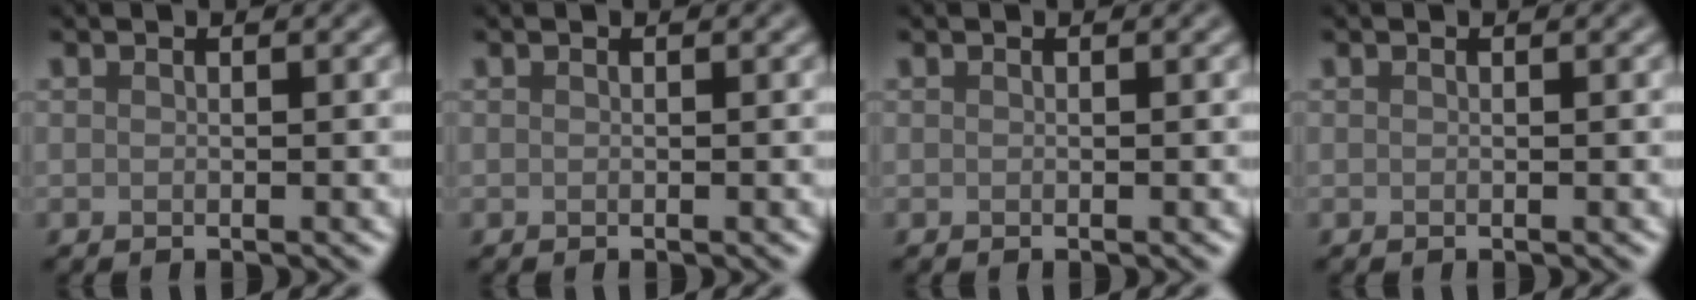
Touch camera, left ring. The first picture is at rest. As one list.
[{"total": 0.0}, {"total": 0.0}, {"total": 0.0}]